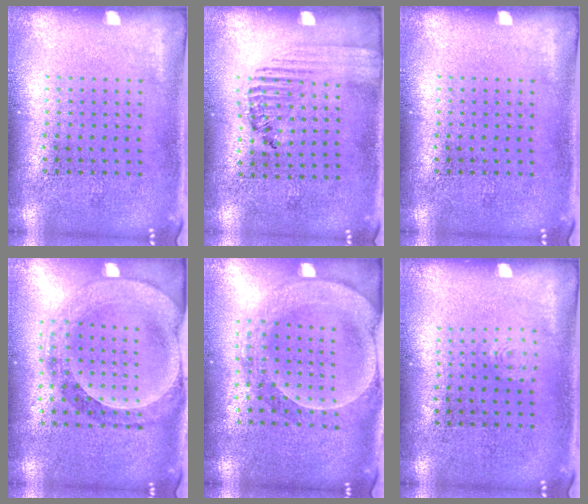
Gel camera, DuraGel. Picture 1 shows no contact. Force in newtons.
{"total": 1.3, "press": 1.0, "slide": 0.8}
{"total": 0.0}
{"total": 1.5, "press": 1.5, "slide": 0.3}
{"total": 2.2, "press": 2.0, "slide": 0.9}
{"total": 0.8, "press": 0.8, "slide": 0.1}